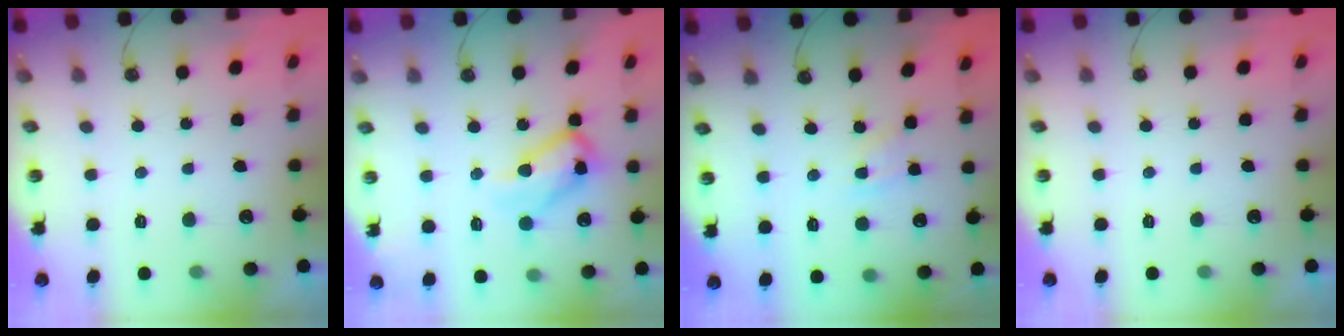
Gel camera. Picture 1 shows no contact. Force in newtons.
{"total": 14.8, "press": 14.7, "slide": 1.6}
{"total": 4.5, "press": 4.4, "slide": 0.5}
{"total": 0.0}